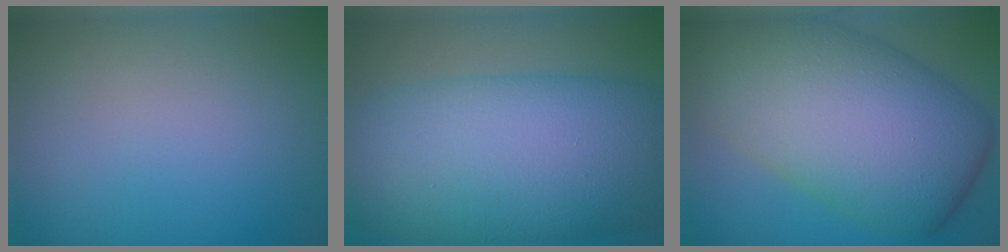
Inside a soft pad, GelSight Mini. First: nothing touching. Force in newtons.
{"total": 14.9, "press": 14.9, "slide": 0.0}
{"total": 13.9, "press": 13.9, "slide": 0.6}